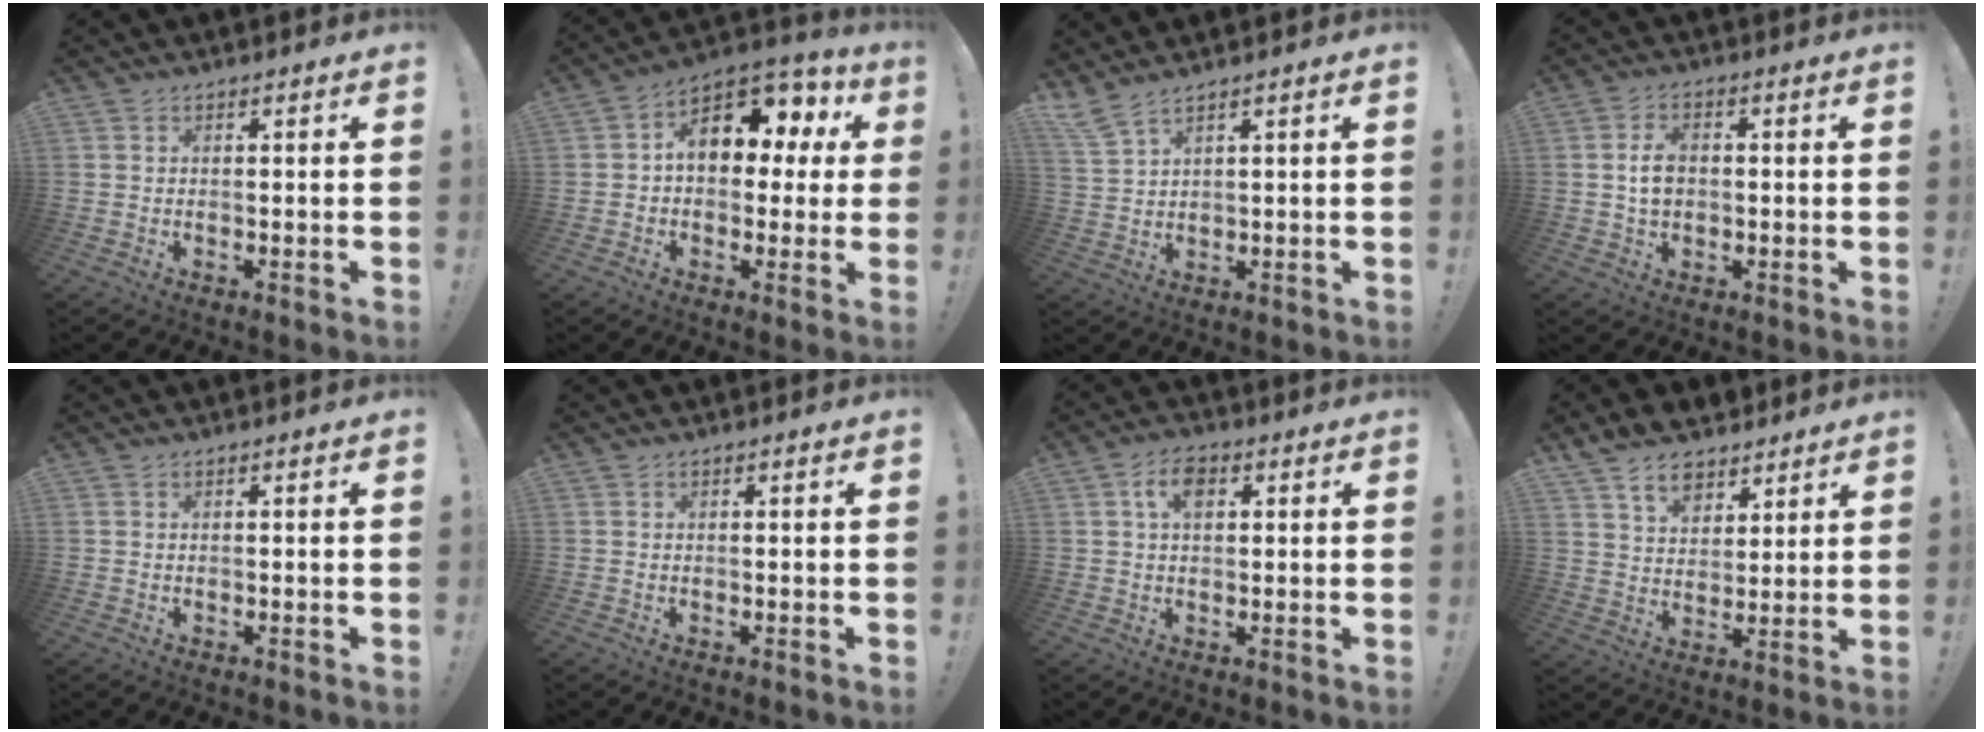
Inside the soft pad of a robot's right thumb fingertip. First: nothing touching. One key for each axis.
{"total": 13.2, "fx": 4.0, "fy": 9.1, "fz": 8.7, "tx": -0.126, "ty": -0.015, "tz": 0.075}
{"total": 4.6, "fx": 3.8, "fy": 0.4, "fz": 2.6, "tx": -0.055, "ty": -0.019, "tz": 0.071}
{"total": 5.5, "fx": 0.2, "fy": 3.8, "fz": 4.0, "tx": -0.056, "ty": 0.003, "tz": 0.001}
{"total": 0.0}
{"total": 0.0}
{"total": 6.2, "fx": 1.9, "fy": 3.6, "fz": 4.6, "tx": -0.082, "ty": 0.009, "tz": 0.035}
{"total": 10.3, "fx": 7.4, "fy": 6.3, "fz": 3.4, "tx": -0.060, "ty": -0.049, "tz": 0.142}